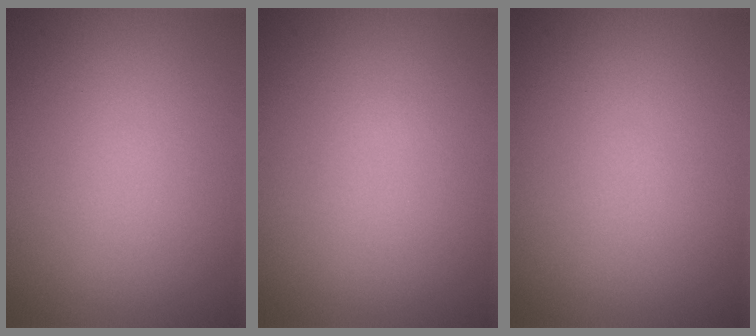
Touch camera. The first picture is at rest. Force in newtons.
{"total": 0.0}
{"total": 0.0}